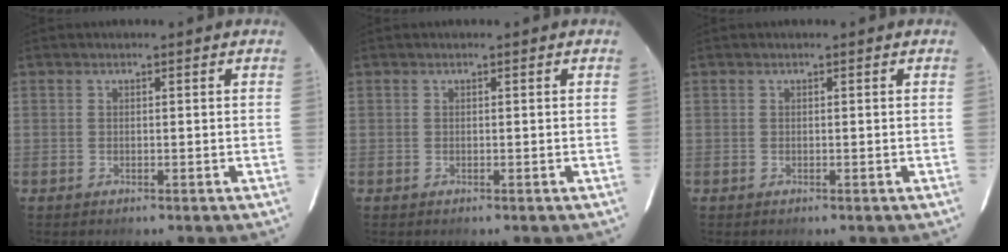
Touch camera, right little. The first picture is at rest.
{"total": 0.0}
{"total": 0.0}